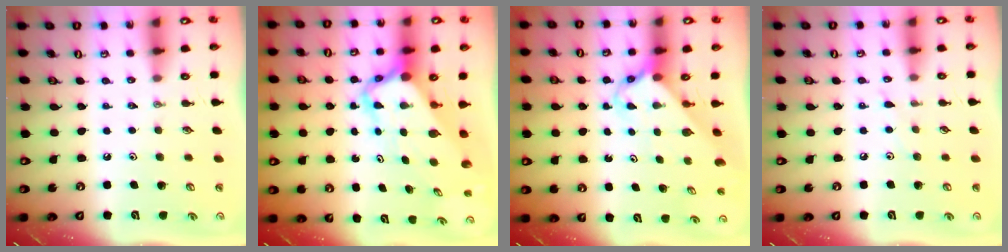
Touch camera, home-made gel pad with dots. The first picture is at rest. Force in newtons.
{"total": 7.2, "press": 7.2, "slide": 0.5}
{"total": 2.8, "press": 2.8, "slide": 0.2}
{"total": 4.3, "press": 4.3, "slide": 0.5}